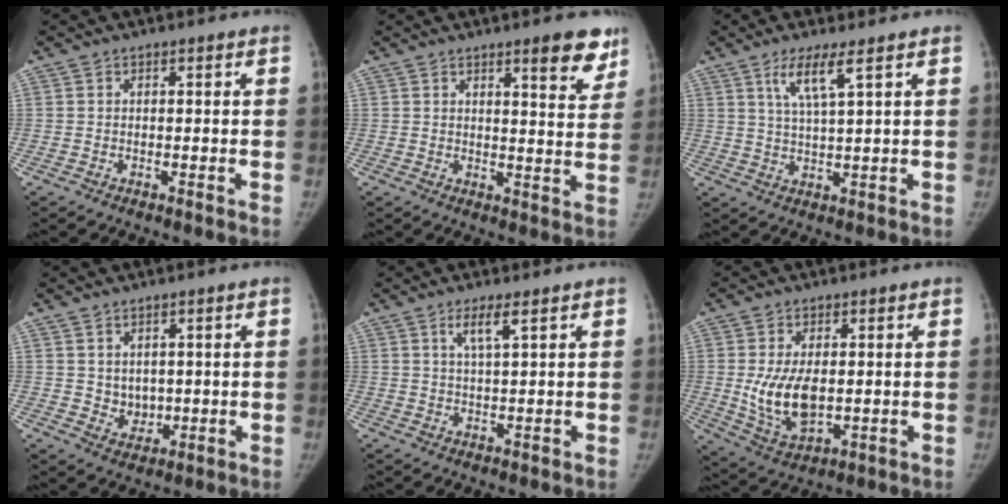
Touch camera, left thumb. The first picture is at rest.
{"total": 7.9, "force": [5.3, 1.9, 5.5], "torque": [-0.046, -0.032, 0.068]}
{"total": 5.7, "force": [3.2, 0.2, 4.7], "torque": [-0.099, -0.022, 0.067]}
{"total": 3.8, "force": [1.0, 3.1, 1.9], "torque": [-0.017, -0.014, 0.032]}
{"total": 3.5, "force": [2.0, 0.2, 2.9], "torque": [-0.063, -0.011, 0.041]}
{"total": 10.1, "force": [0.2, 5.6, 8.4], "torque": [-0.150, -0.016, 0.021]}